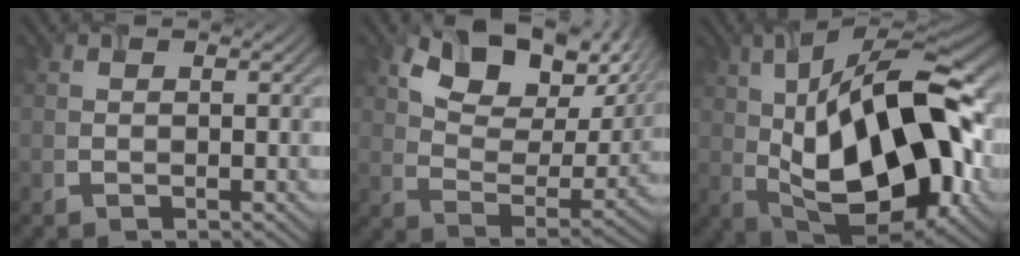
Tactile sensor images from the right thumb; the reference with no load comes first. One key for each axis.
{"total": 13.1, "fx": 8.0, "fy": 6.5, "fz": 7.9, "tx": -0.136, "ty": -0.008, "tz": 0.140}
{"total": 18.7, "fx": 0.5, "fy": 9.6, "fz": 16.0, "tx": -0.264, "ty": 0.007, "tz": 0.001}